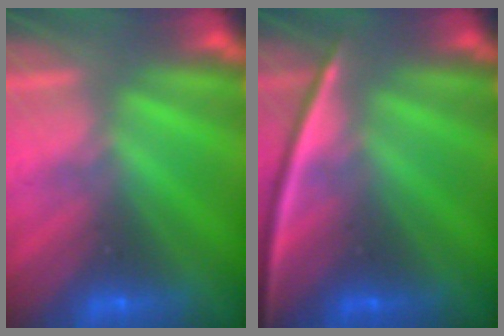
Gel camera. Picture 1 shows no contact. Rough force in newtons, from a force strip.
{"total": 2.3}